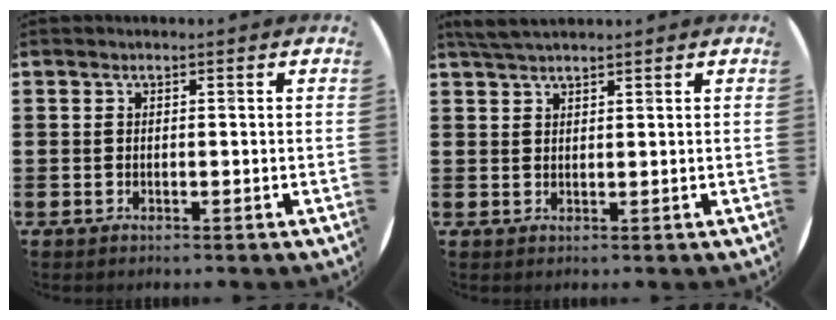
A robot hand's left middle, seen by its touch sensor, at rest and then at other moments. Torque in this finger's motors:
{"motor_torque": [0.36, -0.32, 0.05, 0.04]}